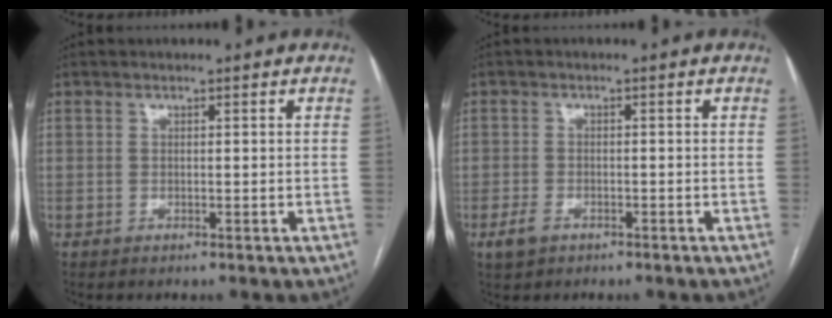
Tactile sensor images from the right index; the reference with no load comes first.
{"total": 2.7, "force": [-1.6, 1.4, 1.6], "torque": [-0.039, -0.002, -0.022]}